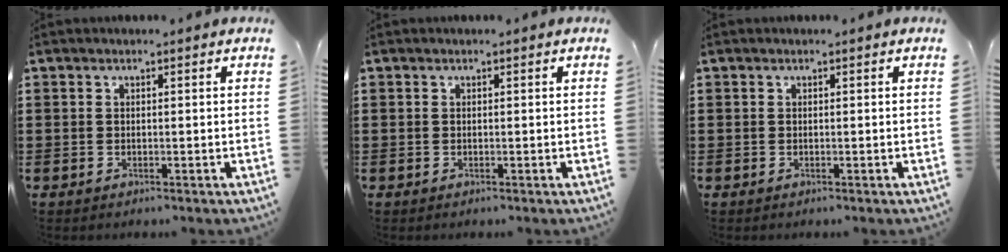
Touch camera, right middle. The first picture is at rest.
{"total": 0.0}
{"total": 0.0}